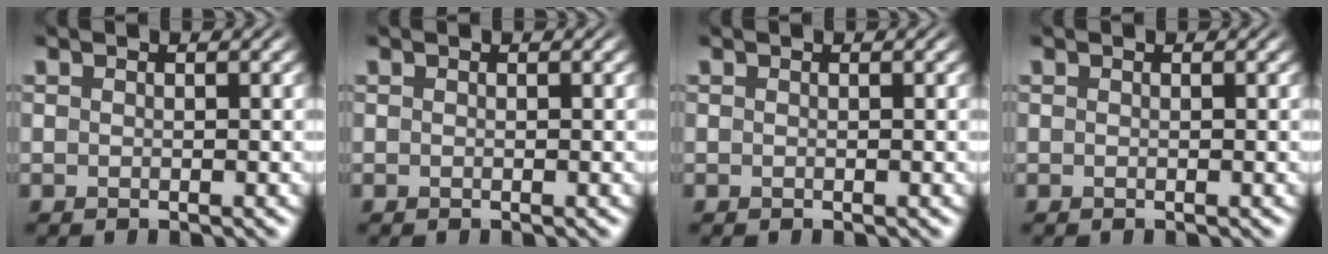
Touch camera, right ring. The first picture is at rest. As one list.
[{"total": 0.0}, {"total": 0.0}, {"total": 0.0}]